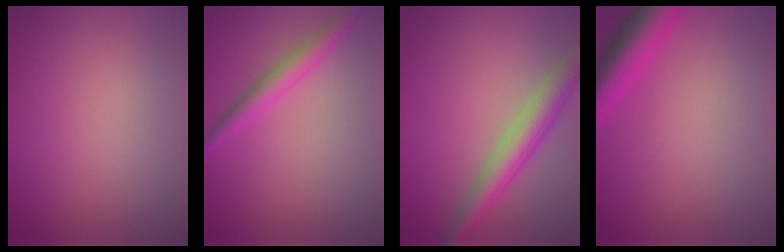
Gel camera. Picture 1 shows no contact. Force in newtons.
{"total": 2.6, "press": 2.6, "slide": 0.1}
{"total": 4.8, "press": 4.8, "slide": 0.2}
{"total": 4.6, "press": 4.6, "slide": 0.3}